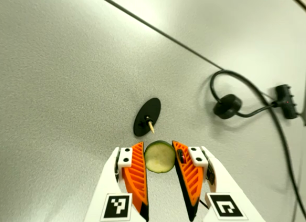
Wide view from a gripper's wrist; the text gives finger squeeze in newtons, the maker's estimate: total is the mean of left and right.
{"total": 10.3, "left": 10.8, "right": 9.9}